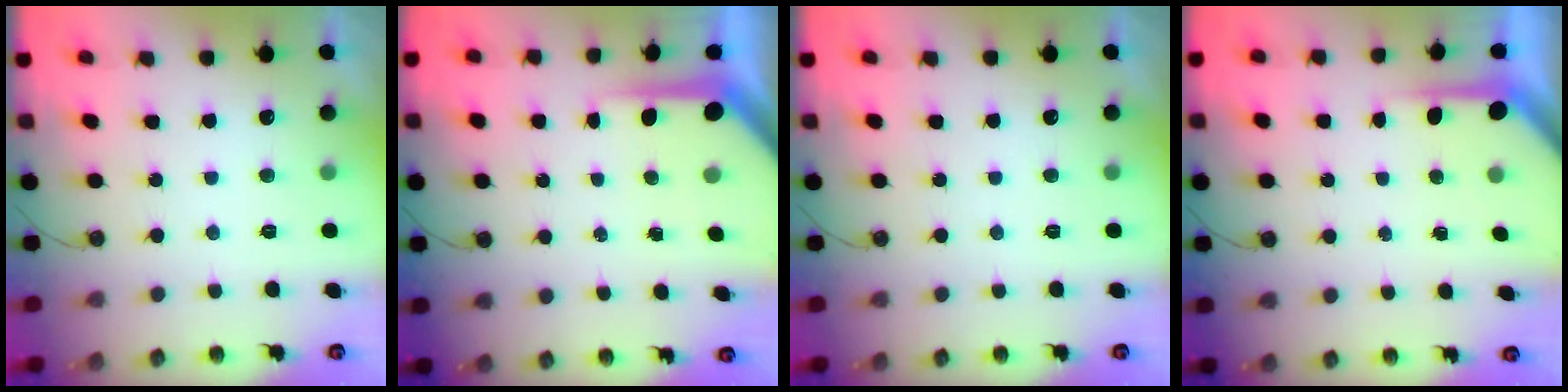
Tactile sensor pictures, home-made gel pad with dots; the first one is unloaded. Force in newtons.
{"total": 6.2, "press": 6.2, "slide": 0.6}
{"total": 0.0}
{"total": 4.0, "press": 4.0, "slide": 0.3}